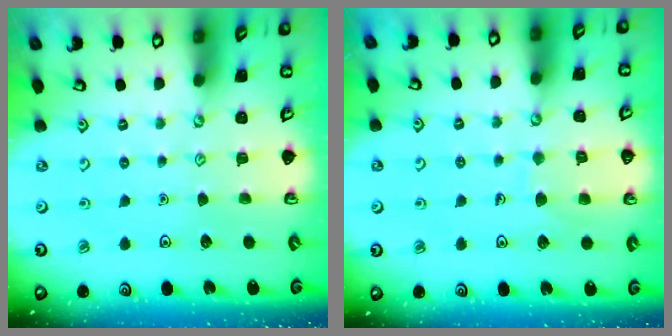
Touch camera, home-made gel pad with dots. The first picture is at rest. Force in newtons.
{"total": 6.7, "press": 6.7, "slide": 0.4}